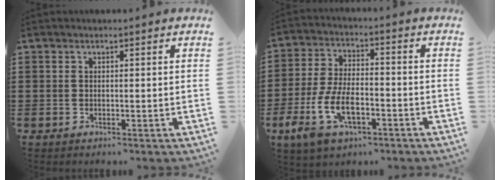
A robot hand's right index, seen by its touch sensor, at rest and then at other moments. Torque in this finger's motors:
{"motor_torque": [1.63, 0.51, 0.51, 0.21]}